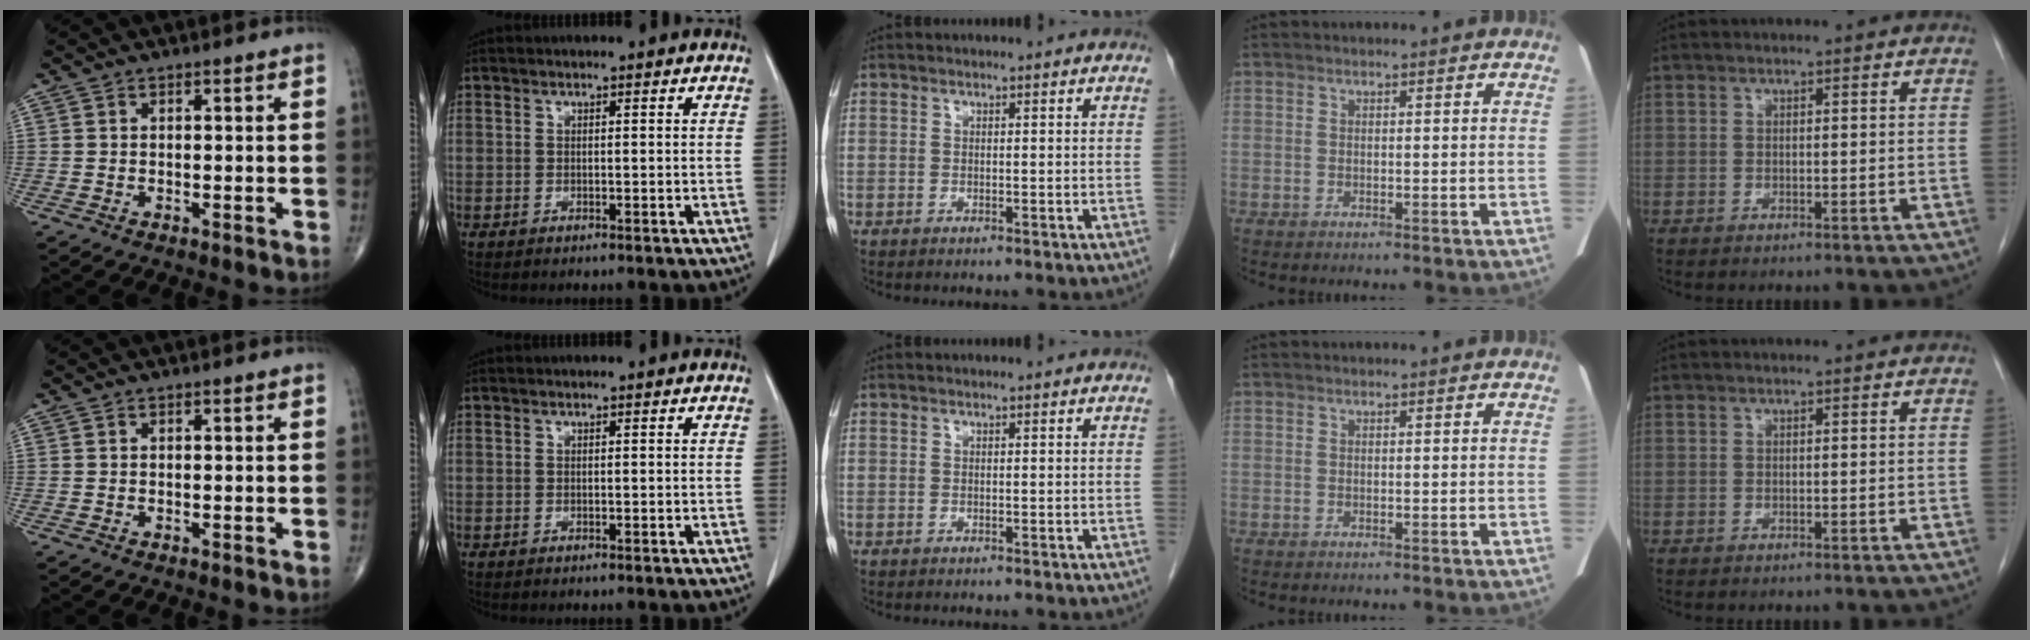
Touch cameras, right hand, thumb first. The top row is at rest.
{}